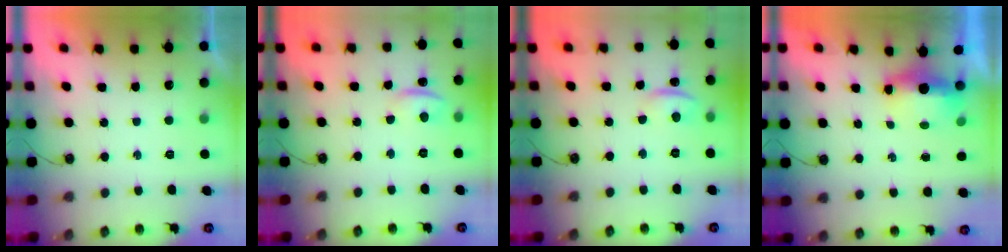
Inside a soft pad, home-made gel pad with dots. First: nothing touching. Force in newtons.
{"total": 2.2, "press": 1.7, "slide": 1.5}
{"total": 2.2, "press": 1.7, "slide": 1.5}
{"total": 10.2, "press": 5.8, "slide": 8.4}